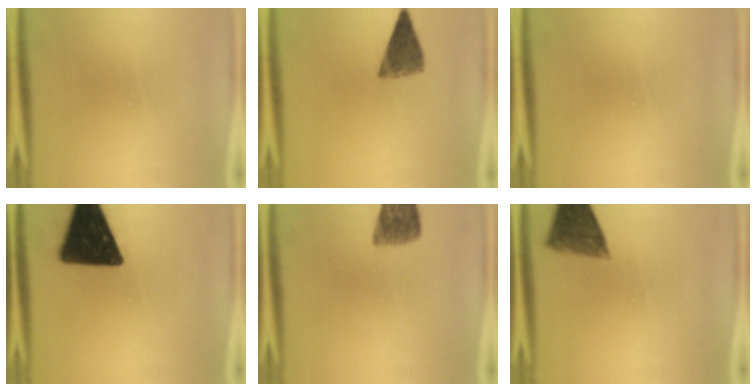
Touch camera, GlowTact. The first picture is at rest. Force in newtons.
{"total": 6.0}
{"total": 0.0}
{"total": 17.3}
{"total": 6.5}
{"total": 7.1}